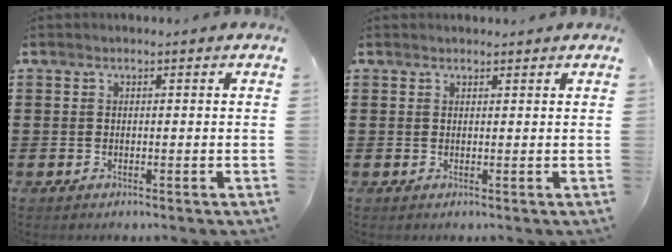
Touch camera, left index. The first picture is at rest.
{"total": 0.8, "force": [0.7, 0.1, 0.1], "torque": [-0.003, 0.000, 0.015]}